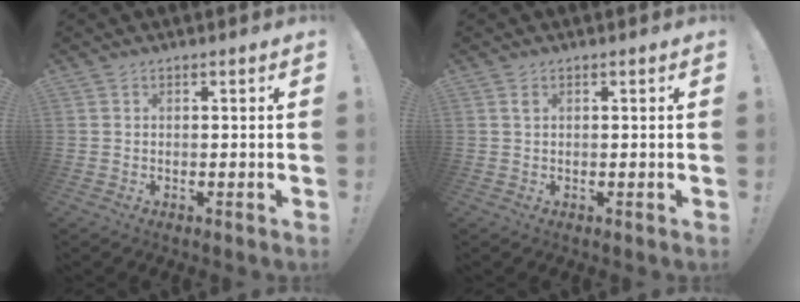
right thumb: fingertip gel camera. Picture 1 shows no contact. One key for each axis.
{"total": 0.6, "fx": 0.3, "fy": 0.3, "fz": 0.5, "tx": -0.008, "ty": 0.000, "tz": 0.005}